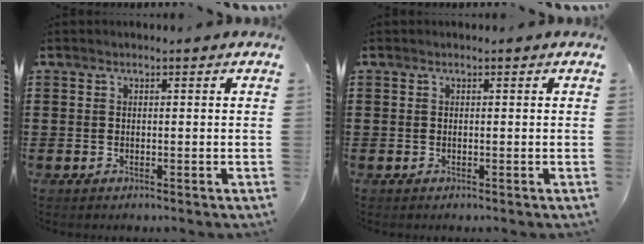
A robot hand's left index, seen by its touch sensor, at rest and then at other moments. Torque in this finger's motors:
{"motor_torque": [0.00, 0.00, 0.00, 0.00]}